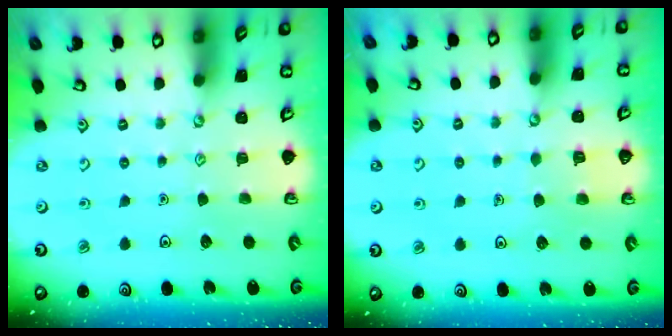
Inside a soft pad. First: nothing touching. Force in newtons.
{"total": 3.9, "press": 3.8, "slide": 0.3}